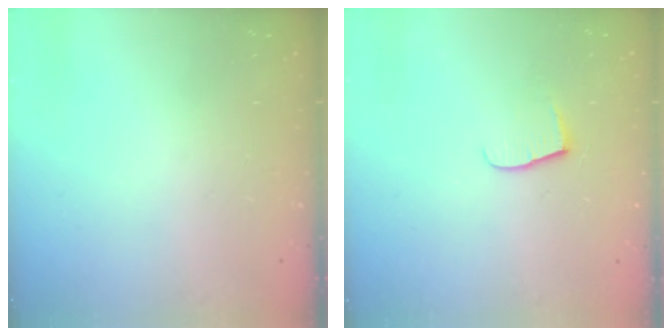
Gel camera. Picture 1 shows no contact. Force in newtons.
{"total": 6.5, "press": 6.5, "slide": 0.7}